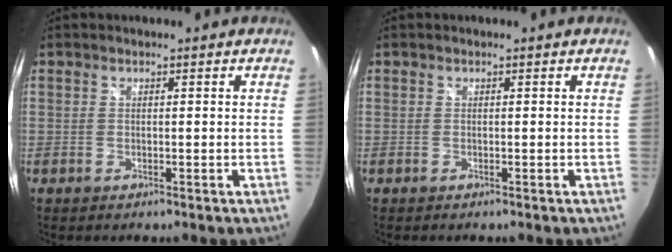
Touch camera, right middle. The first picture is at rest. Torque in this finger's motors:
{"motor_torque": [0.00, -0.01, 0.02, 0.01]}